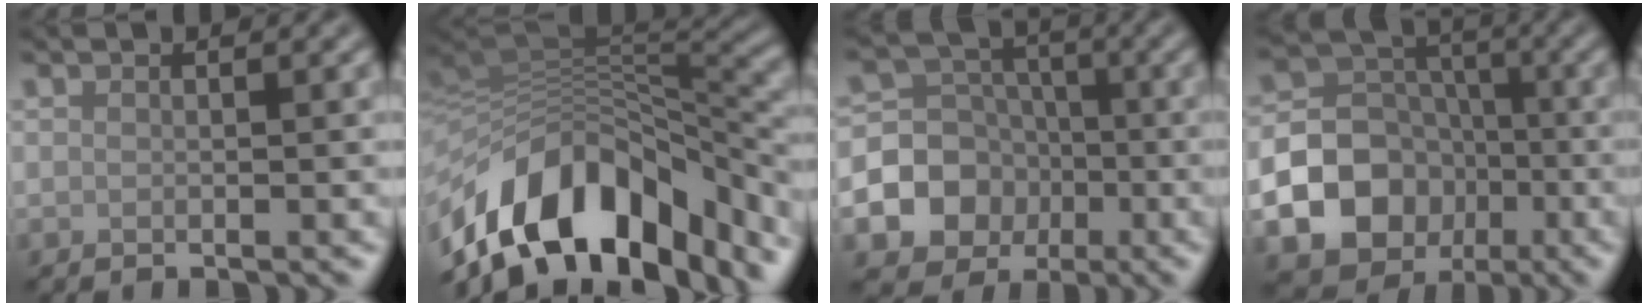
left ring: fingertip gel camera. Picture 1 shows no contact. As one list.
[{"total": 13.5, "force": [-7.1, 7.5, 8.7], "torque": [-0.155, 0.014, -0.122]}, {"total": 12.1, "force": [-4.3, 11.0, 2.6], "torque": [-0.067, -0.036, -0.080]}, {"total": 18.8, "force": [-7.7, 16.4, 5.1], "torque": [-0.111, -0.064, -0.139]}]